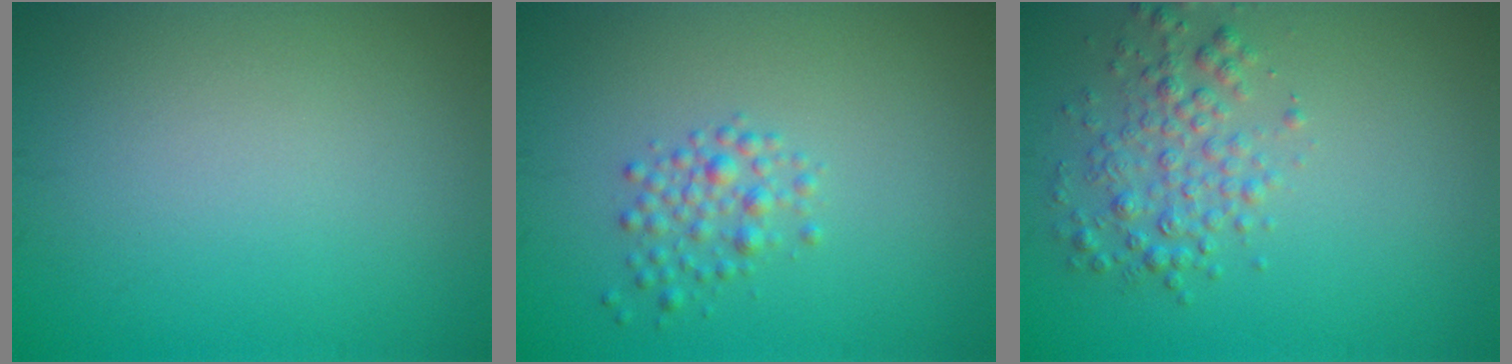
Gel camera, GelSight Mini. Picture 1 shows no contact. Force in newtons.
{"total": 1.9, "press": 1.9, "slide": 0.1}
{"total": 2.9, "press": 2.9, "slide": 0.1}